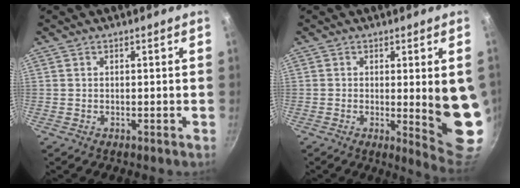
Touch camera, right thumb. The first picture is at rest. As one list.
[{"total": 12.0, "force": [0.1, 2.6, 11.7], "torque": [-0.128, -0.029, 0.007]}]